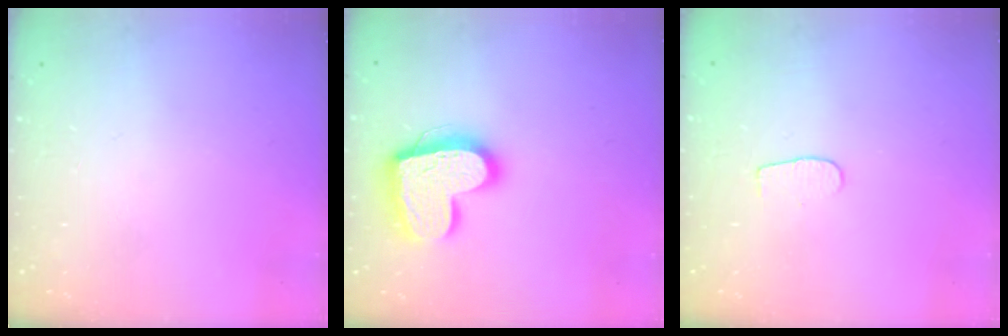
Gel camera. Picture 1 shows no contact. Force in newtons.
{"total": 17.5, "press": 17.4, "slide": 1.6}
{"total": 3.6, "press": 3.6, "slide": 0.4}